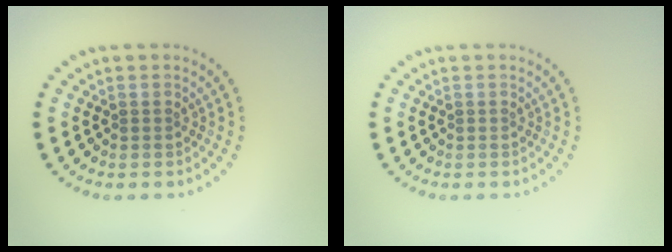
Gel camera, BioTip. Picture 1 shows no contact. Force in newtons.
{"total": 0.0}